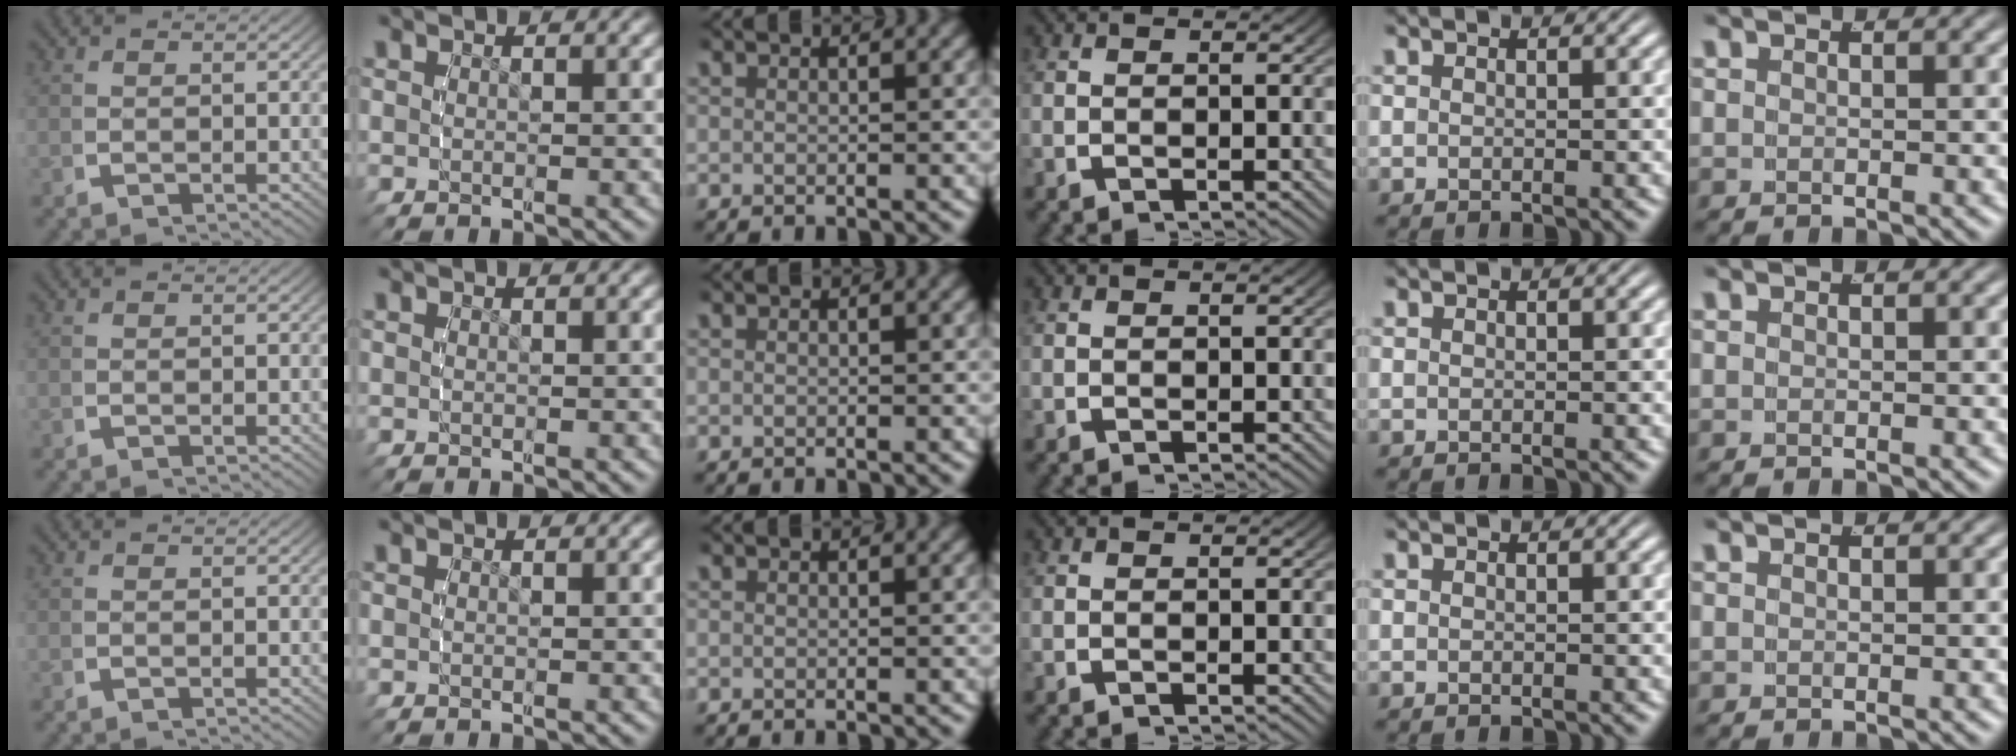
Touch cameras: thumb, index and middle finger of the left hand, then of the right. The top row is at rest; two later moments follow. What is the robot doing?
{"motion": "reach", "object": "jacket"}